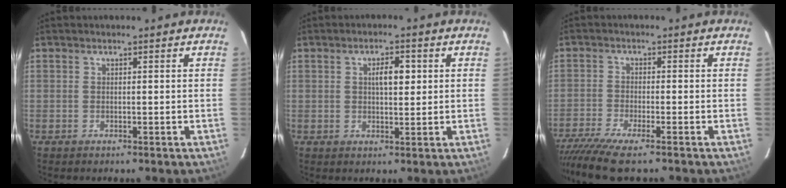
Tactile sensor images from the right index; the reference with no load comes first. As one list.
[{"total": 3.8, "force": [1.0, 1.3, 3.5], "torque": [-0.058, 0.007, 0.015]}, {"total": 8.2, "force": [-6.7, 0.4, 4.7], "torque": [-0.075, -0.017, -0.110]}]